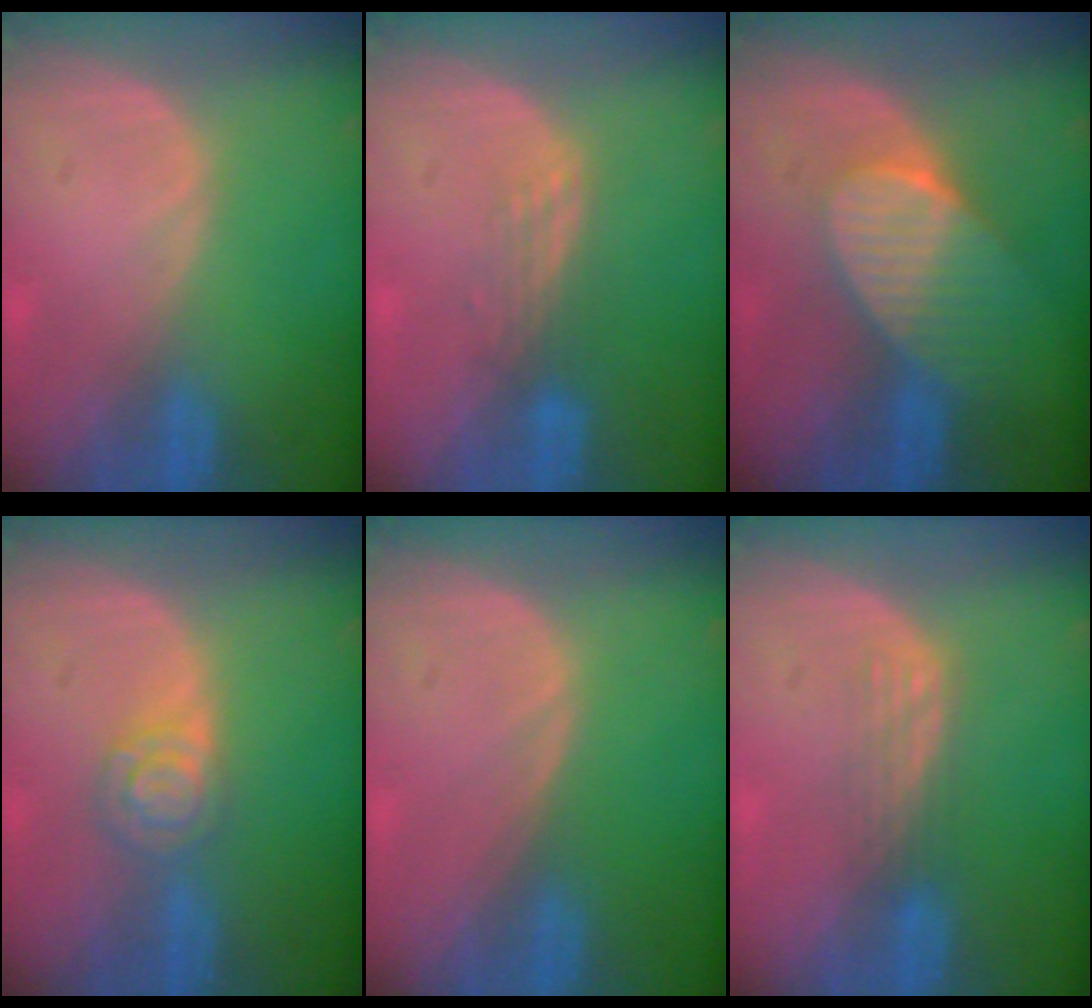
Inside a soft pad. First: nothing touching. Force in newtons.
{"total": 3.0, "press": 2.5, "slide": 1.7}
{"total": 7.3, "press": 6.8, "slide": 2.7}
{"total": 4.6, "press": 4.2, "slide": 2.0}
{"total": 0.0}
{"total": 2.9, "press": 2.6, "slide": 1.4}